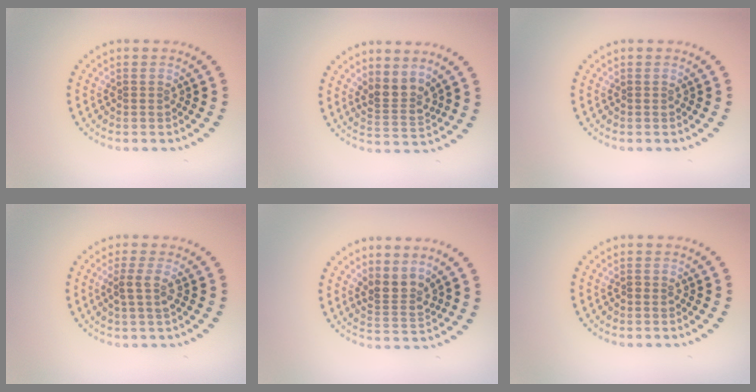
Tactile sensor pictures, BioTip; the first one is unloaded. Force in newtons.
{"total": 2.5, "press": 1.8, "slide": 1.7}
{"total": 0.0}
{"total": 2.0, "press": 1.7, "slide": 1.1}
{"total": 2.5, "press": 1.8, "slide": 1.7}
{"total": 0.7, "press": 0.7, "slide": 0.1}